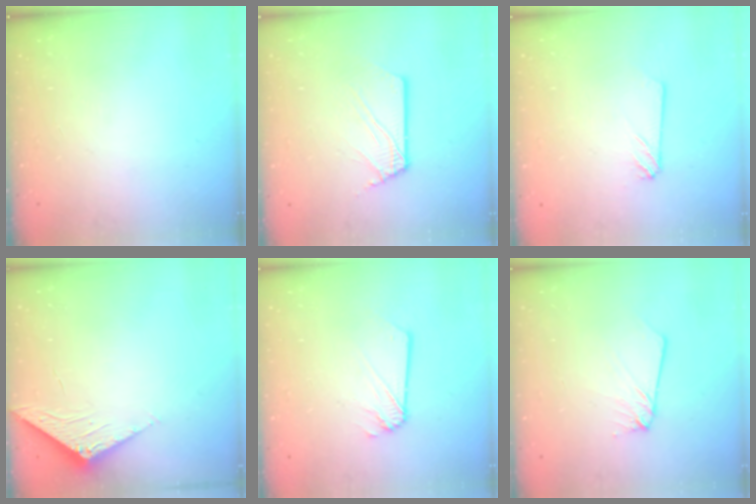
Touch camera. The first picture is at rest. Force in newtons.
{"total": 2.5, "press": 2.5, "slide": 0.3}
{"total": 2.4, "press": 2.4, "slide": 0.3}
{"total": 6.9, "press": 6.9, "slide": 0.5}
{"total": 1.2, "press": 1.2, "slide": 0.1}
{"total": 3.0, "press": 3.0, "slide": 0.3}